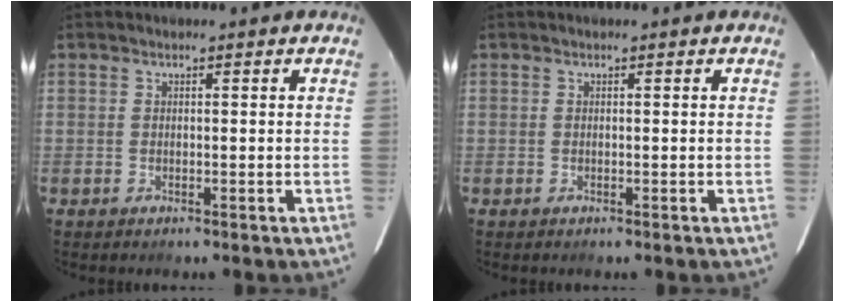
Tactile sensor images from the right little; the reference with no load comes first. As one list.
[{"total": 0.0}]